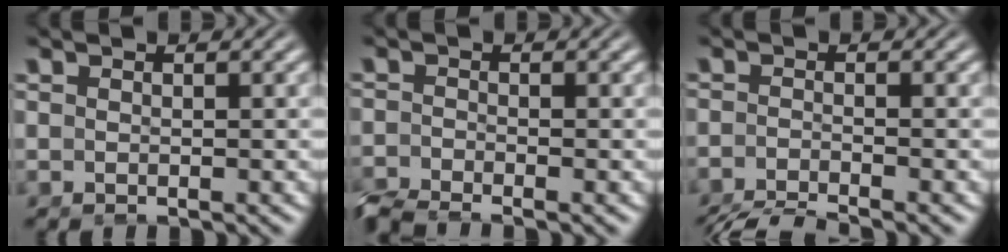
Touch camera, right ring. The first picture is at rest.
{"total": 3.1, "force": [-3.0, 0.5, 0.6], "torque": [-0.007, -0.016, -0.047]}
{"total": 4.8, "force": [-4.5, 0.8, 1.3], "torque": [-0.012, -0.017, -0.067]}